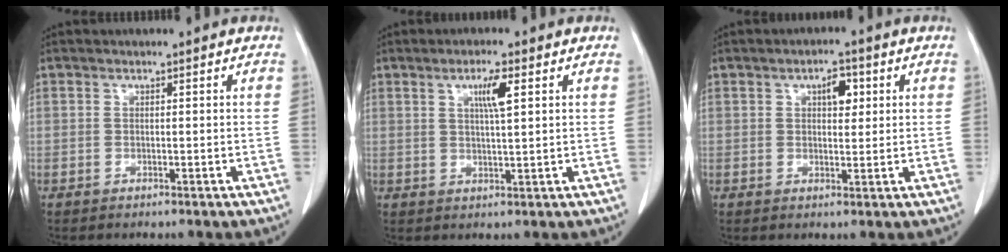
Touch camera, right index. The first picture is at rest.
{"total": 4.2, "force": [1.7, 0.2, 3.9], "torque": [-0.066, -0.002, 0.028]}
{"total": 3.6, "force": [1.3, 1.7, 2.9], "torque": [-0.043, 0.005, 0.019]}